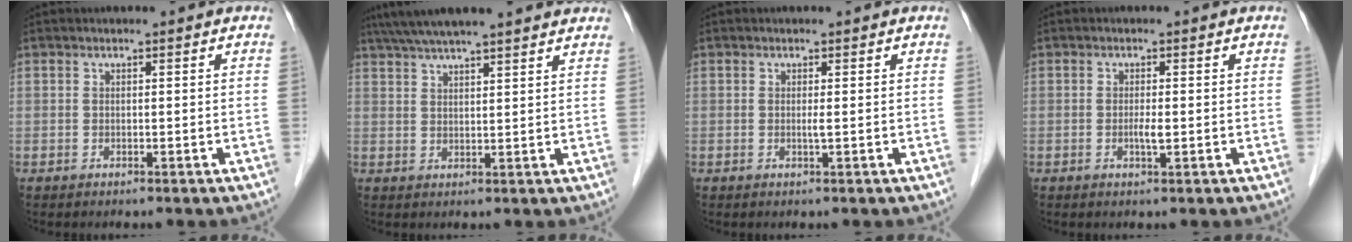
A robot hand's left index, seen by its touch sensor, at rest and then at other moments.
{"total": 16.3, "force": [14.1, 1.7, 8.0], "torque": [-0.135, 0.051, 0.199]}
{"total": 0.7, "force": [0.0, -0.1, 0.7], "torque": [-0.015, -0.002, -0.001]}
{"total": 1.6, "force": [-0.3, 0.2, 1.6], "torque": [-0.032, -0.002, -0.005]}